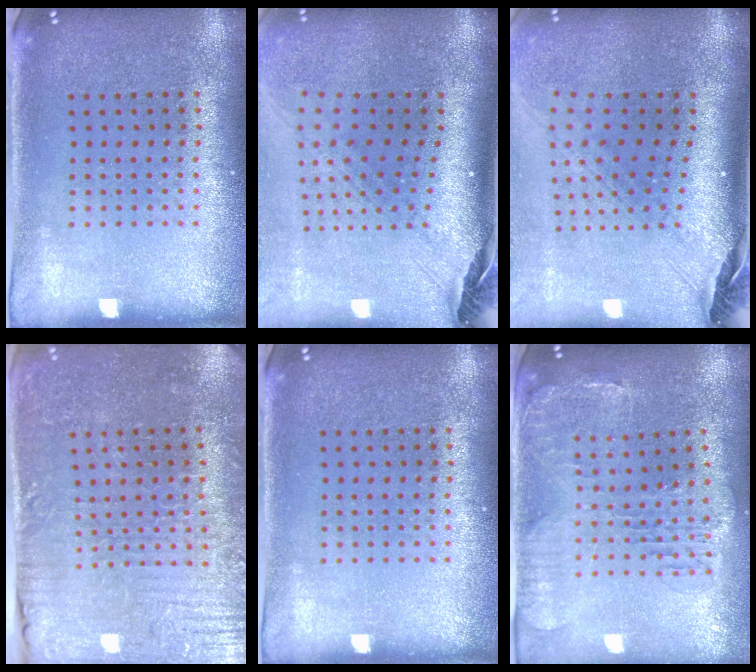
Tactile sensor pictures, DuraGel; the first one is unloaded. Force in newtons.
{"total": 3.0, "press": 2.1, "slide": 2.1}
{"total": 2.9, "press": 2.1, "slide": 2.0}
{"total": 3.9, "press": 3.8, "slide": 0.5}
{"total": 0.0}
{"total": 1.4, "press": 1.4, "slide": 0.4}